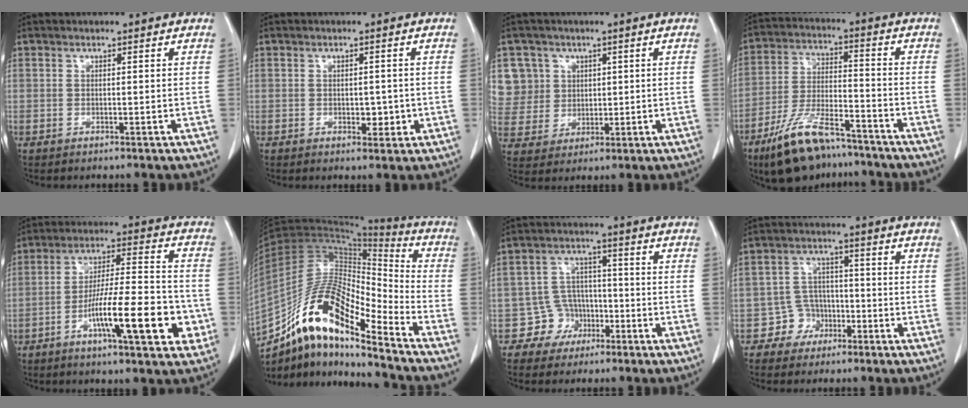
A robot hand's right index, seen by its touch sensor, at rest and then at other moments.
{"total": 2.4, "force": [-0.5, 1.6, 1.8], "torque": [-0.018, 0.002, -0.002]}
{"total": 8.8, "force": [3.3, 8.2, 0.4], "torque": [-0.012, 0.026, 0.079]}
{"total": 13.3, "force": [-9.9, 4.0, 7.9], "torque": [-0.160, -0.010, -0.180]}
{"total": 15.2, "force": [-5.5, 2.6, 13.9], "torque": [-0.228, 0.008, -0.087]}
{"total": 17.6, "force": [-12.0, 4.0, 12.2], "torque": [-0.228, 0.028, -0.212]}
{"total": 5.6, "force": [-2.8, 4.8, 0.1], "torque": [0.007, 0.017, -0.043]}
{"total": 4.9, "force": [-2.6, 4.1, 0.5], "torque": [-0.002, 0.017, -0.042]}